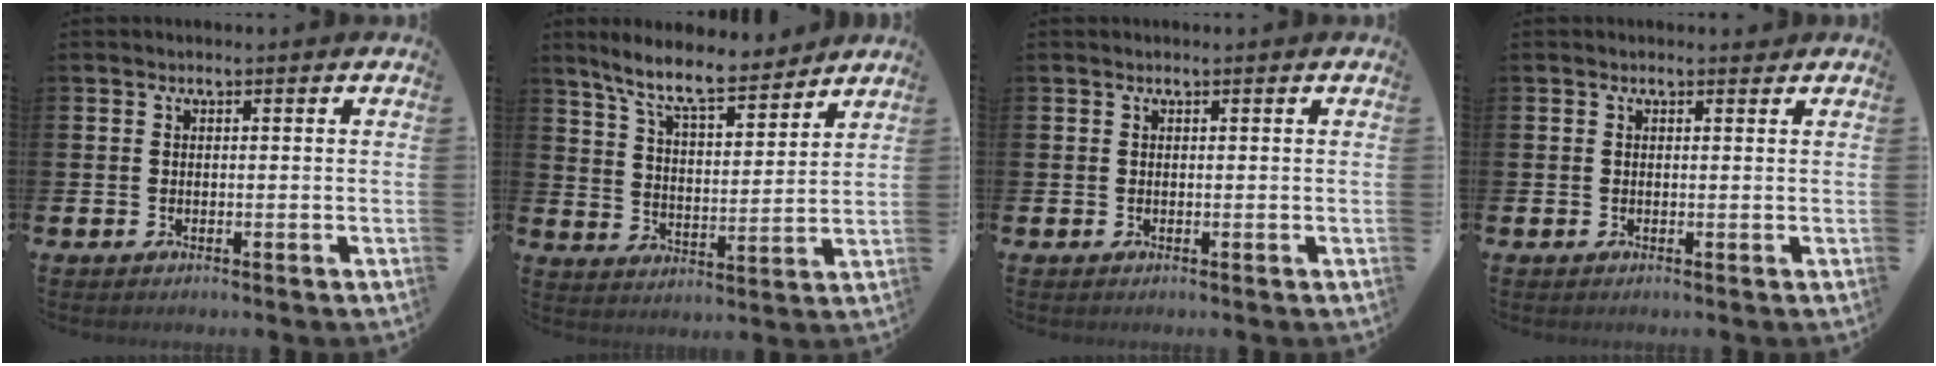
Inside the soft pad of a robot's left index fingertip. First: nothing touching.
{"total": 9.0, "force": [7.9, 1.8, 3.8], "torque": [-0.100, -0.040, 0.141]}
{"total": 0.0}
{"total": 0.5, "force": [0.5, 0.2, 0.1], "torque": [0.010, -0.001, 0.006]}